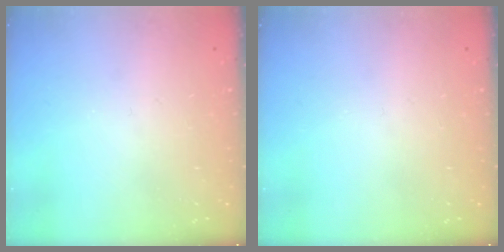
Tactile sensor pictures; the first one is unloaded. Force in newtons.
{"total": 0.0}